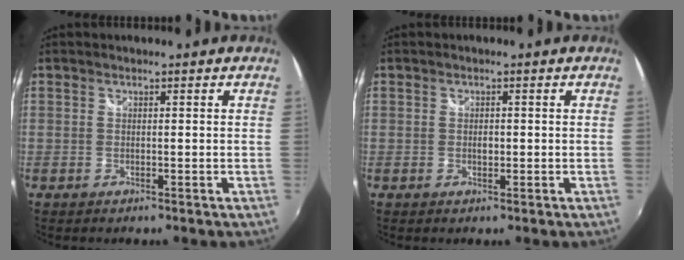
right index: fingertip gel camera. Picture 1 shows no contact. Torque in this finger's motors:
{"motor_torque": [0.35, -0.03, 0.05, 0.02]}